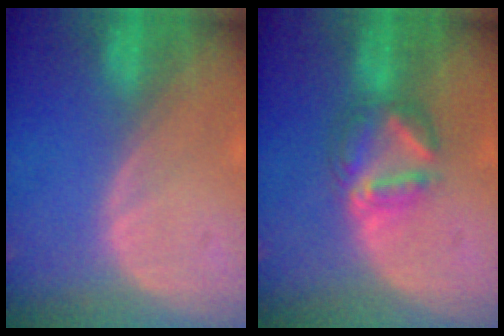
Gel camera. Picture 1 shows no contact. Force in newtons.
{"total": 6.1, "press": 5.4, "slide": 2.7}